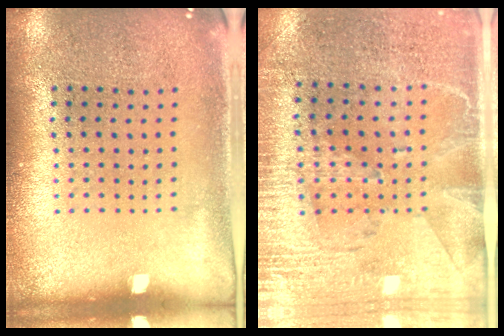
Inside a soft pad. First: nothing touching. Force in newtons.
{"total": 2.9, "press": 2.6, "slide": 1.4}